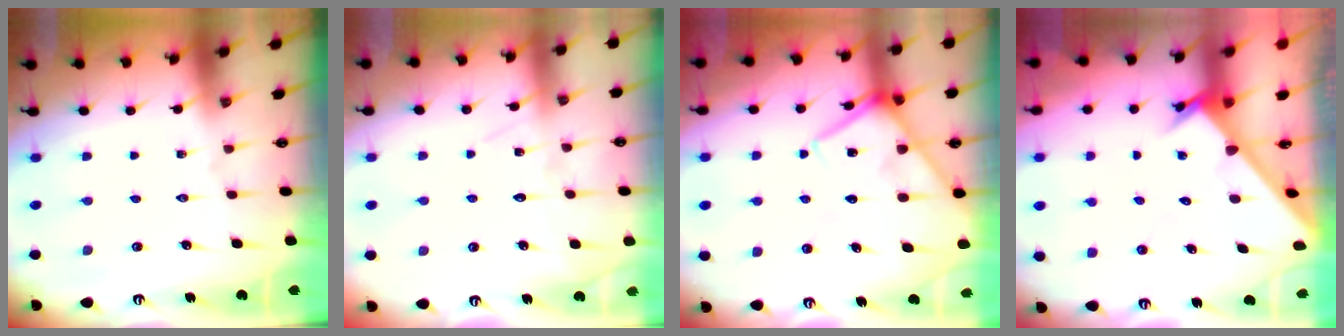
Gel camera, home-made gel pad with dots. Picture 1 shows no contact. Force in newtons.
{"total": 5.9, "press": 5.9, "slide": 0.5}
{"total": 12.2, "press": 12.1, "slide": 1.4}
{"total": 2.9, "press": 2.9, "slide": 0.1}